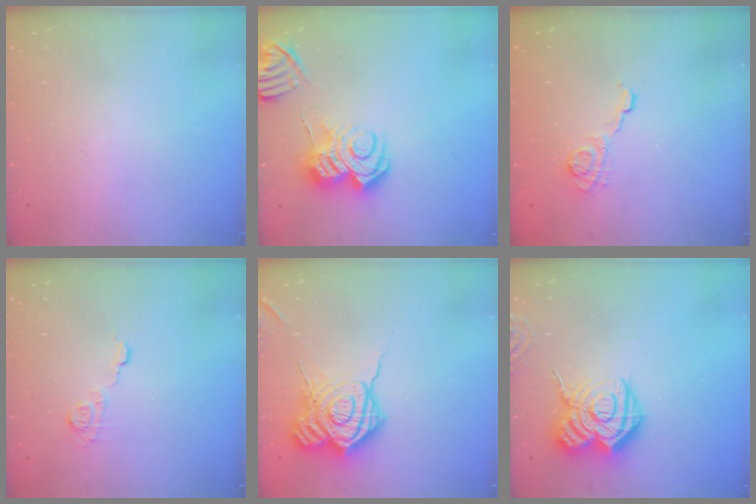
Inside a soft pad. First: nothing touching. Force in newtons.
{"total": 11.2, "press": 11.2, "slide": 1.3}
{"total": 5.8, "press": 5.7, "slide": 0.8}
{"total": 7.3, "press": 7.3, "slide": 0.1}
{"total": 19.7, "press": 19.7, "slide": 1.0}
{"total": 17.2, "press": 17.2, "slide": 1.5}